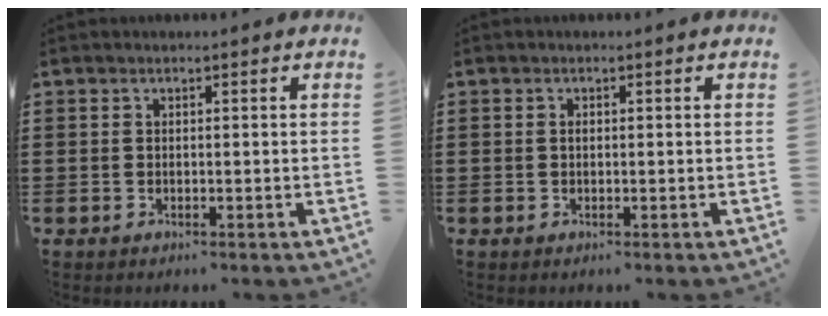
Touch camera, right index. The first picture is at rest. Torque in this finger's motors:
{"motor_torque": [0.49, 0.45, 0.04, 0.03]}